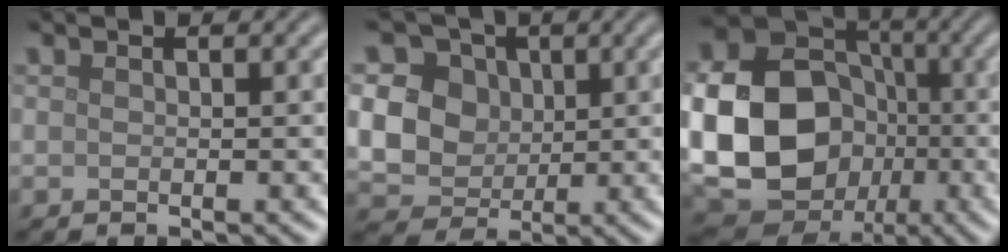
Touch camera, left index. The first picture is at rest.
{"total": 11.1, "force": [2.5, 9.5, 5.2], "torque": [-0.117, 0.024, 0.030]}
{"total": 18.5, "force": [-2.5, 15.6, 9.6], "torque": [-0.202, -0.034, -0.060]}